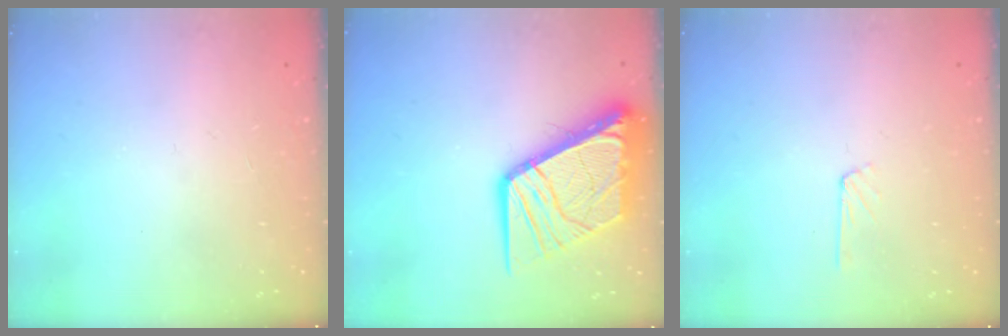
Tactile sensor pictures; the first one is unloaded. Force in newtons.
{"total": 16.5, "press": 16.3, "slide": 2.0}
{"total": 2.9, "press": 2.9, "slide": 0.3}